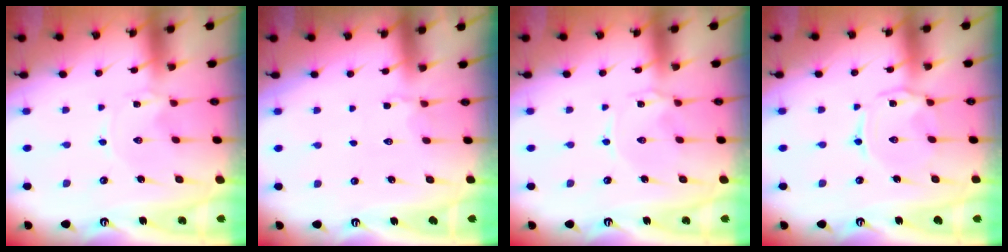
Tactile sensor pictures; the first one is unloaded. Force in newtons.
{"total": 2.6, "press": 2.2, "slide": 1.4}
{"total": 1.5, "press": 1.5, "slide": 0.1}
{"total": 2.7, "press": 2.7, "slide": 0.4}